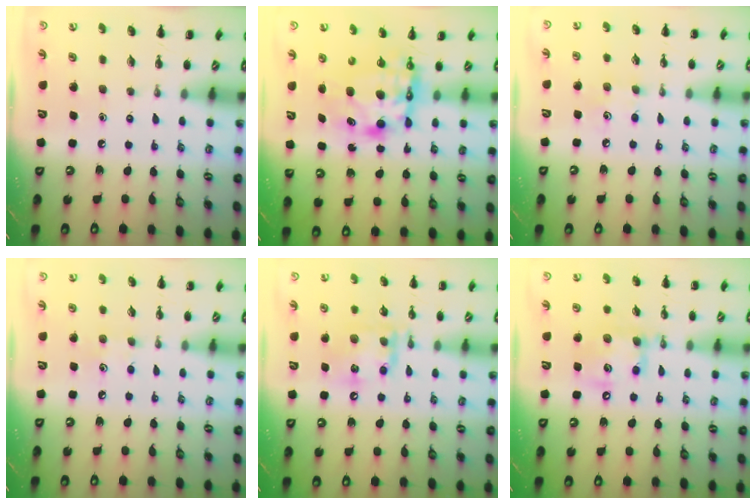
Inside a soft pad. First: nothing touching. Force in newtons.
{"total": 7.6, "press": 7.4, "slide": 1.8}
{"total": 4.3, "press": 4.1, "slide": 1.1}
{"total": 4.2, "press": 4.1, "slide": 1.1}
{"total": 13.9, "press": 13.8, "slide": 1.8}
{"total": 12.6, "press": 12.5, "slide": 1.9}